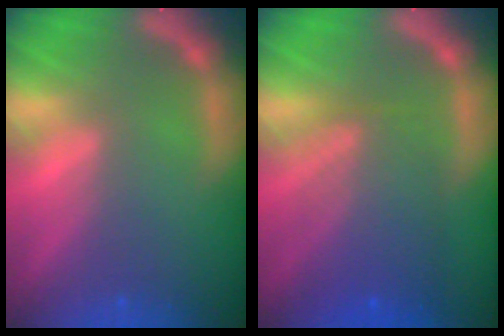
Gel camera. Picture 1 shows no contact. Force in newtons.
{"total": 6.5}